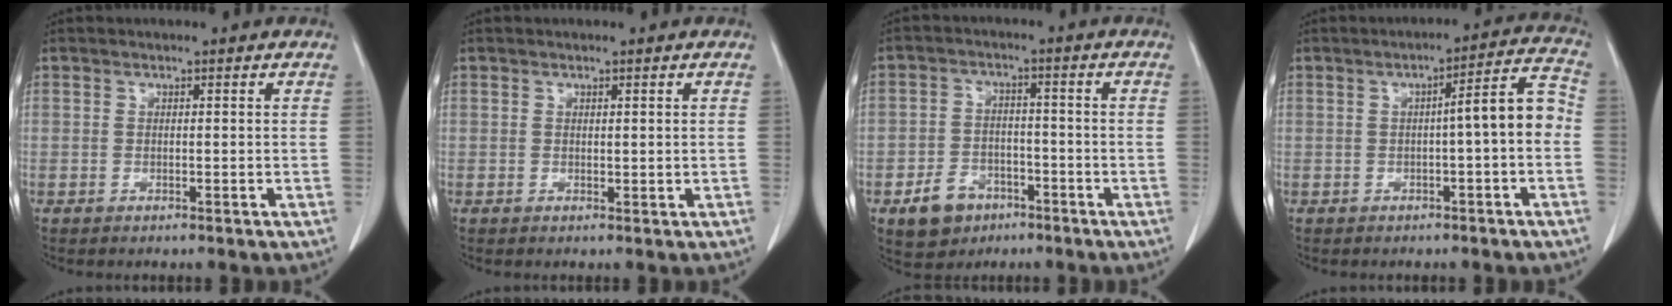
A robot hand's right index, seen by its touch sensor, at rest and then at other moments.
{"total": 0.0}
{"total": 6.9, "force": [-3.9, 5.1, 2.6], "torque": [-0.050, 0.008, -0.058]}
{"total": 6.3, "force": [-0.7, 0.9, 6.2], "torque": [-0.077, 0.031, -0.011]}